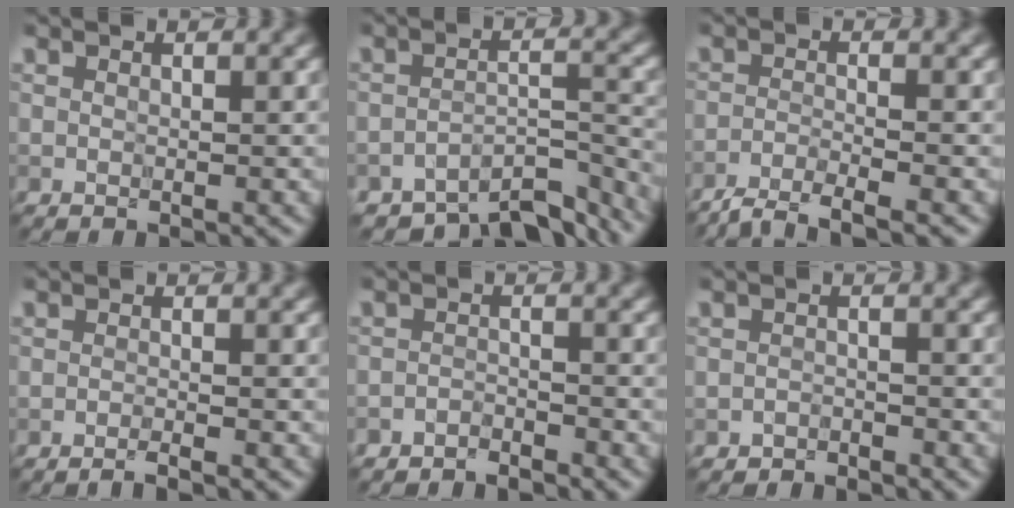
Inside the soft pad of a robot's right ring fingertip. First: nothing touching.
{"total": 7.6, "force": [-6.7, 2.4, 2.7], "torque": [-0.032, -0.014, -0.099]}
{"total": 3.5, "force": [-3.1, 0.5, 1.7], "torque": [-0.025, 0.002, -0.067]}
{"total": 1.5, "force": [-1.2, 0.1, 1.0], "torque": [-0.013, 0.002, -0.026]}
{"total": 2.1, "force": [-2.0, 0.4, 0.1], "torque": [0.000, 0.002, -0.041]}
{"total": 1.4, "force": [-1.3, 0.4, -0.2], "torque": [0.006, 0.007, -0.026]}